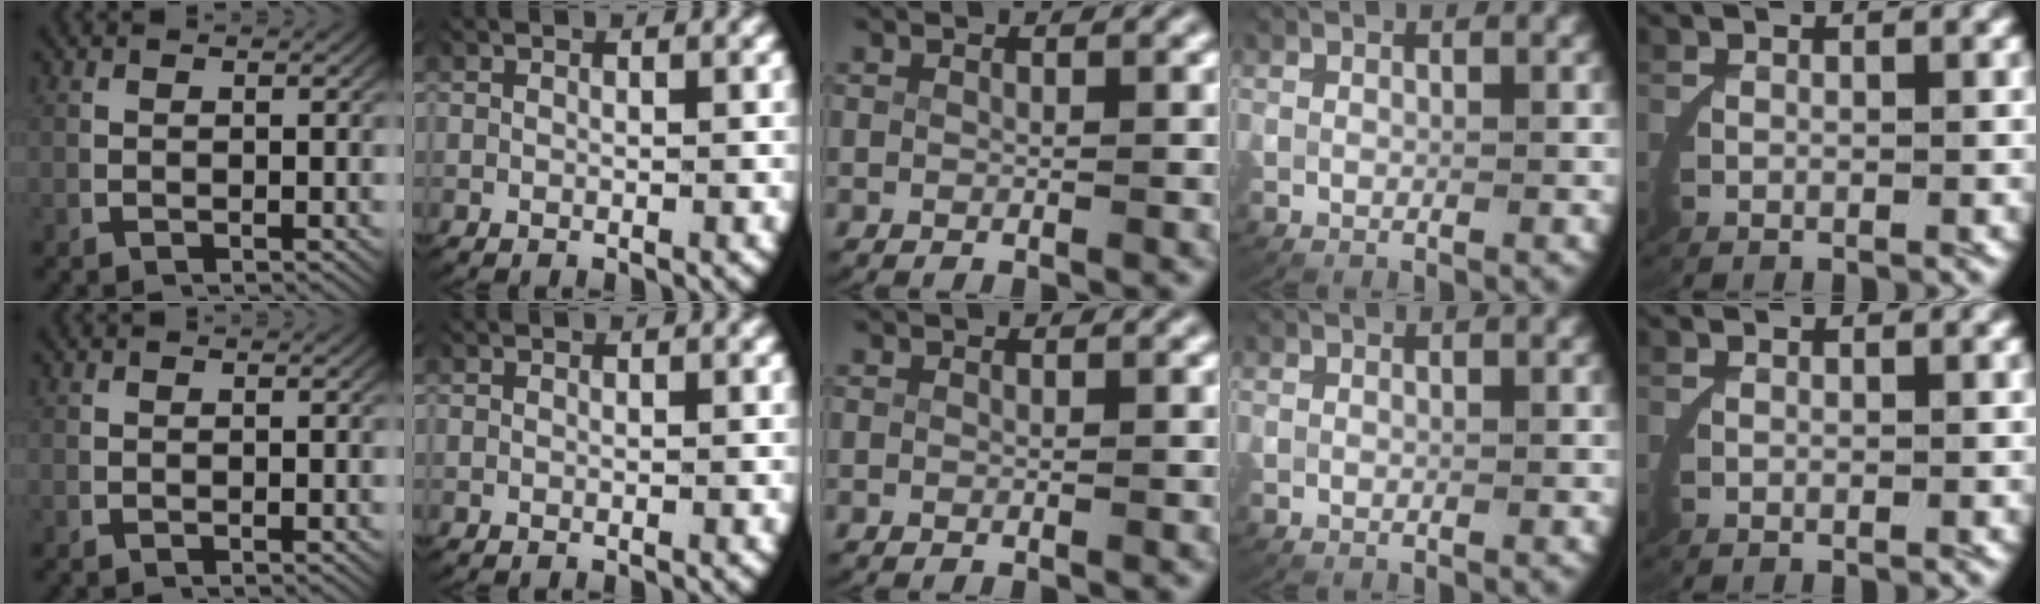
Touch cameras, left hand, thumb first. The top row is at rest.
{}